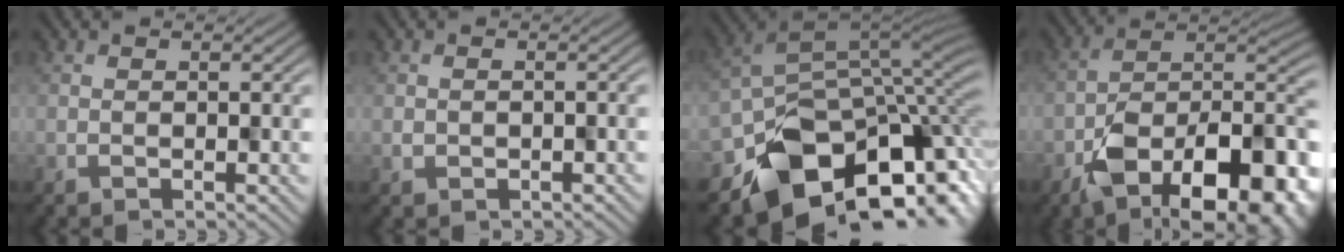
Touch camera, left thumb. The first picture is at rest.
{"total": 1.1, "force": [0.0, 0.6, -0.9], "torque": [0.014, -0.004, -0.004]}
{"total": 13.2, "force": [-8.4, 8.3, 6.0], "torque": [-0.116, -0.035, -0.127]}
{"total": 15.6, "force": [-8.7, 8.4, 9.9], "torque": [-0.134, -0.033, -0.139]}